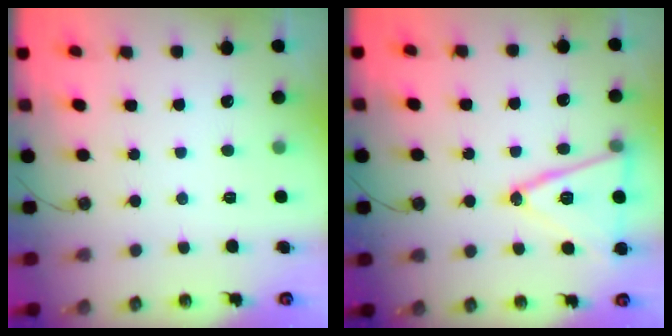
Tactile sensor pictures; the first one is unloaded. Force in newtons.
{"total": 16.6, "press": 16.3, "slide": 3.1}